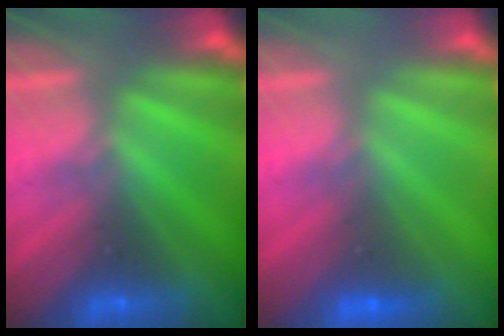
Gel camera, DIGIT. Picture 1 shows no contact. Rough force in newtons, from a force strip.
{"total": 1.9}